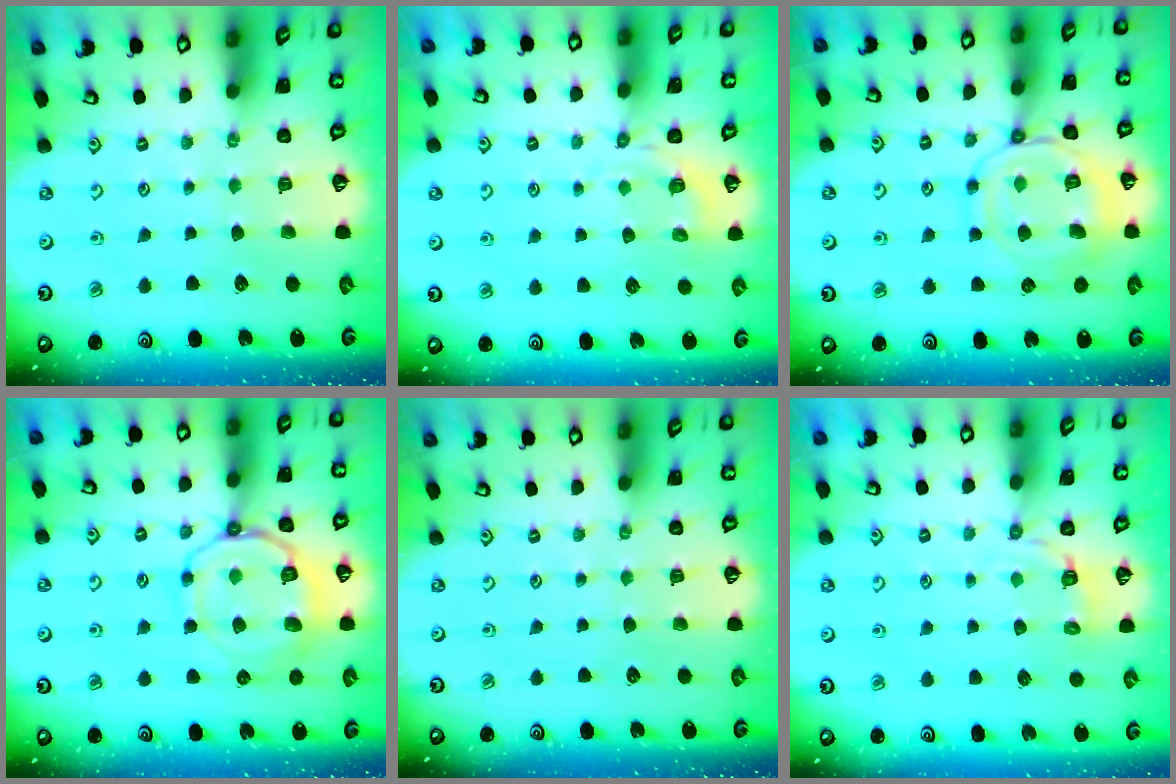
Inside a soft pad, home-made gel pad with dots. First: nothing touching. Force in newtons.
{"total": 2.9, "press": 2.2, "slide": 1.8}
{"total": 13.3, "press": 13.2, "slide": 1.2}
{"total": 12.1, "press": 12.0, "slide": 0.9}
{"total": 0.0}
{"total": 3.0, "press": 1.6, "slide": 2.5}